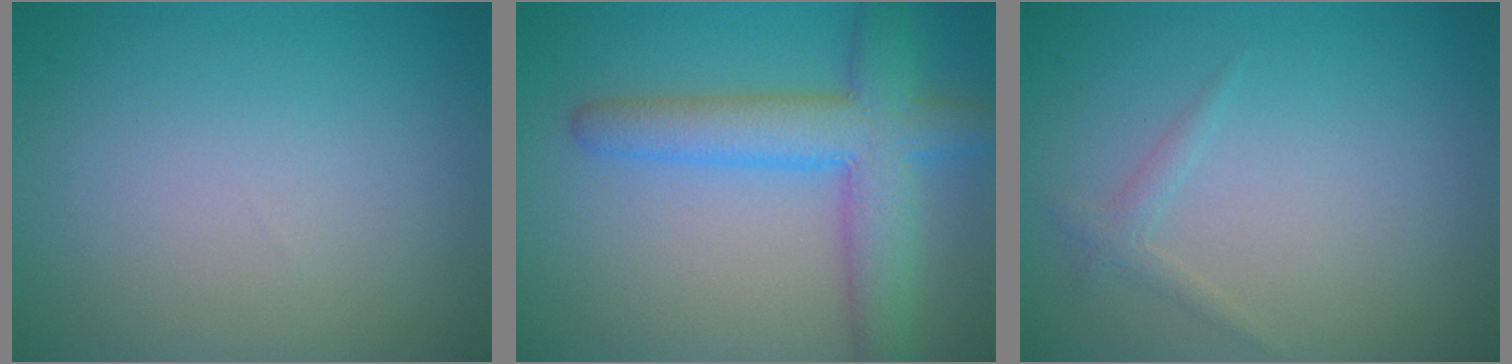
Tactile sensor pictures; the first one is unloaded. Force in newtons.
{"total": 6.3, "press": 6.3, "slide": 0.3}
{"total": 1.0, "press": 1.0, "slide": 0.0}